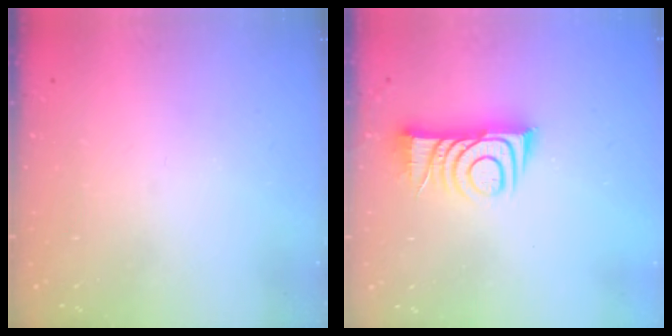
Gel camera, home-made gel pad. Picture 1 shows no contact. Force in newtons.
{"total": 9.3, "press": 9.3, "slide": 0.6}